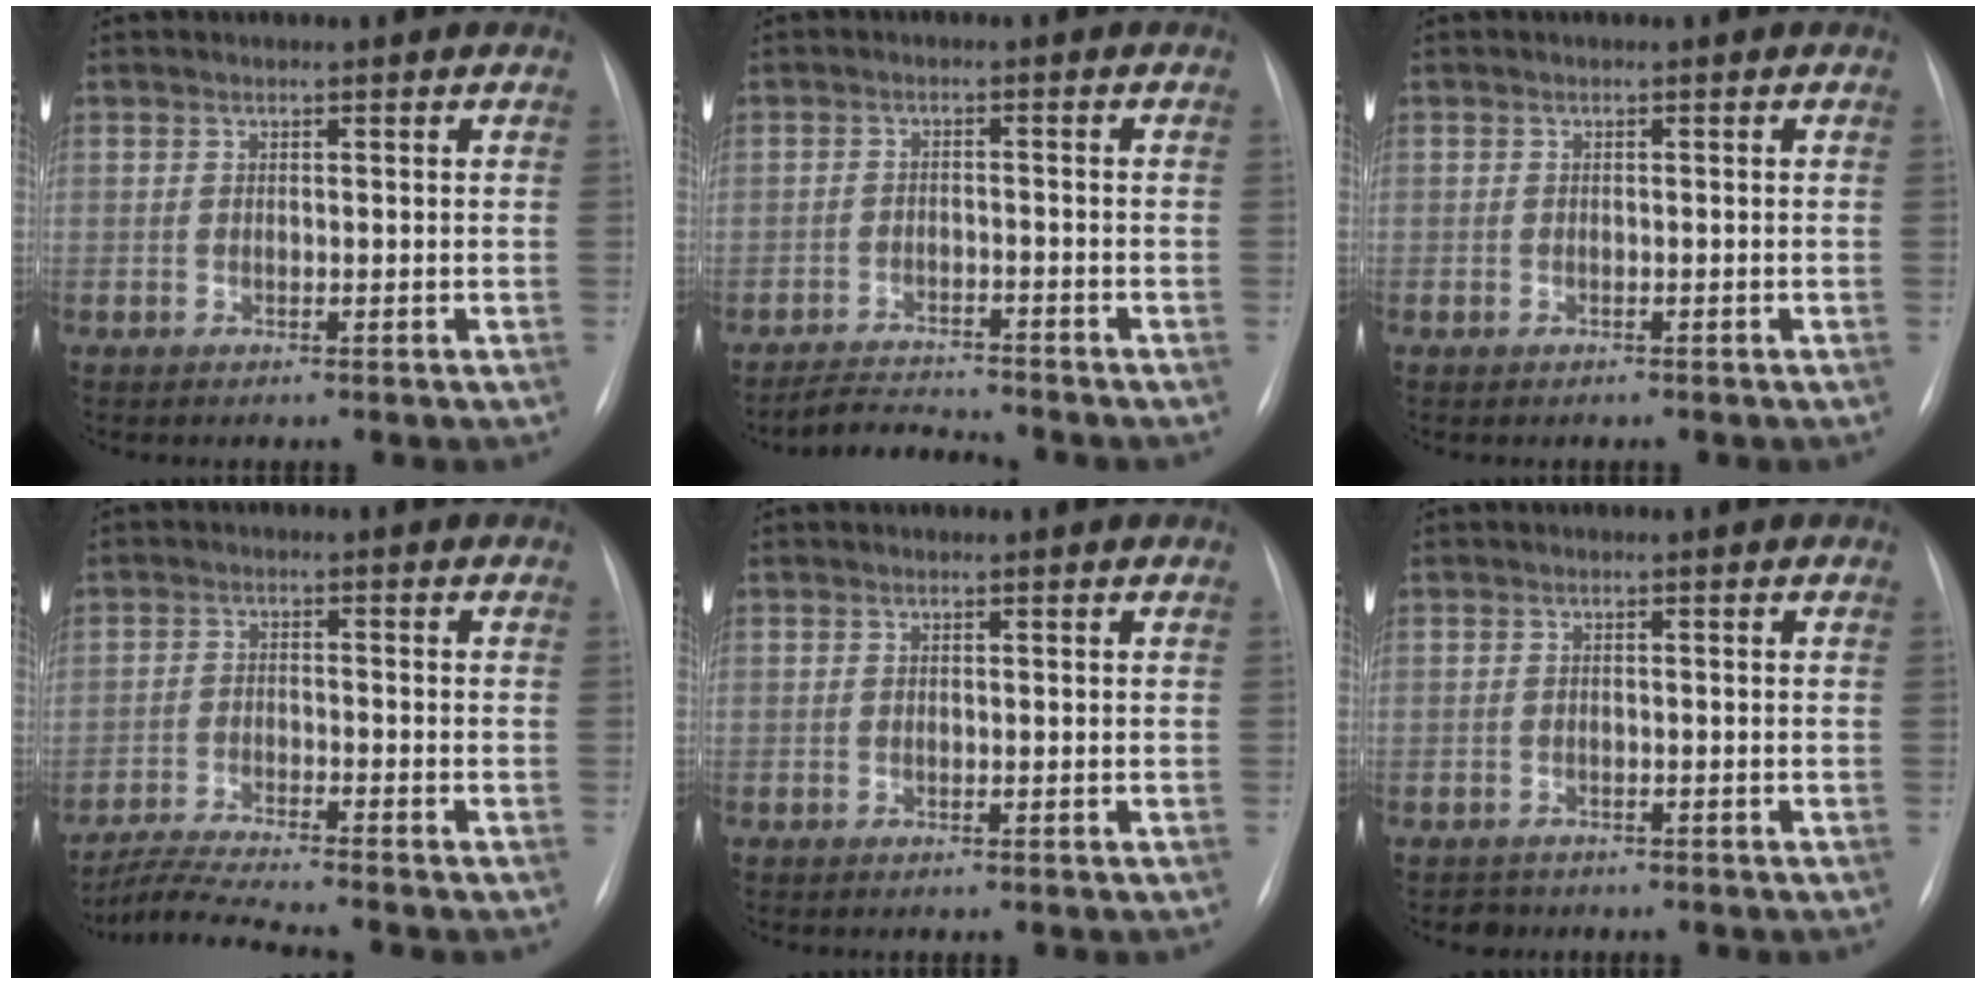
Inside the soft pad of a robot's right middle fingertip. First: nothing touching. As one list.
[{"total": 4.7, "force": [-4.7, -0.4, 0.1], "torque": [-0.007, -0.013, -0.080]}, {"total": 0.7, "force": [-0.5, 0.4, 0.2], "torque": [-0.008, 0.001, -0.007]}, {"total": 7.3, "force": [-6.7, -1.4, 2.7], "torque": [-0.051, -0.022, -0.119]}, {"total": 0.0}, {"total": 1.5, "force": [-1.2, 0.8, -0.4], "torque": [0.000, 0.001, -0.019]}]